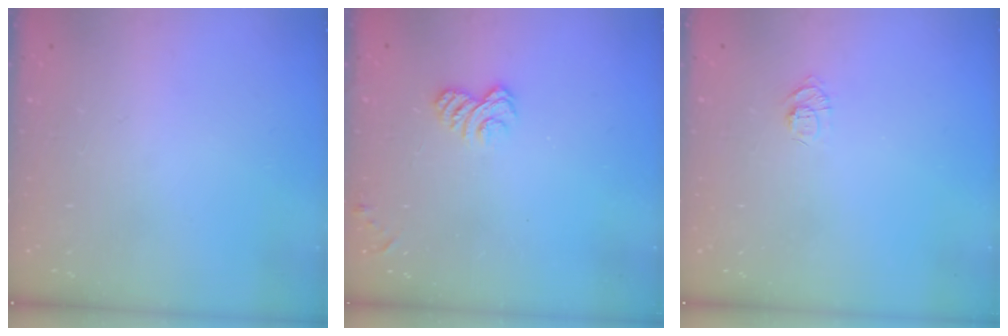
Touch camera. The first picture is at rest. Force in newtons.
{"total": 3.4, "press": 3.2, "slide": 1.1}
{"total": 4.7, "press": 4.7, "slide": 0.5}